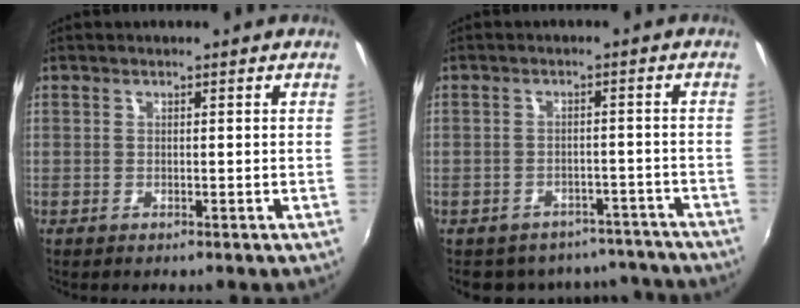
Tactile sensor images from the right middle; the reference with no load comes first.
{"total": 12.6, "force": [-10.8, 6.0, 2.8], "torque": [-0.064, 0.019, -0.120]}